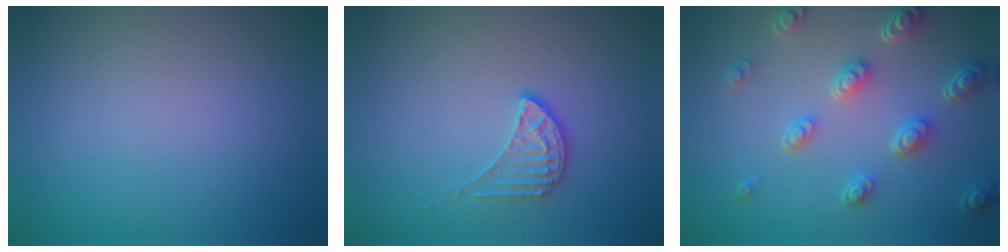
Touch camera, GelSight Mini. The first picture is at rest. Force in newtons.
{"total": 1.9, "press": 1.3, "slide": 1.3}
{"total": 4.6, "press": 3.6, "slide": 2.8}